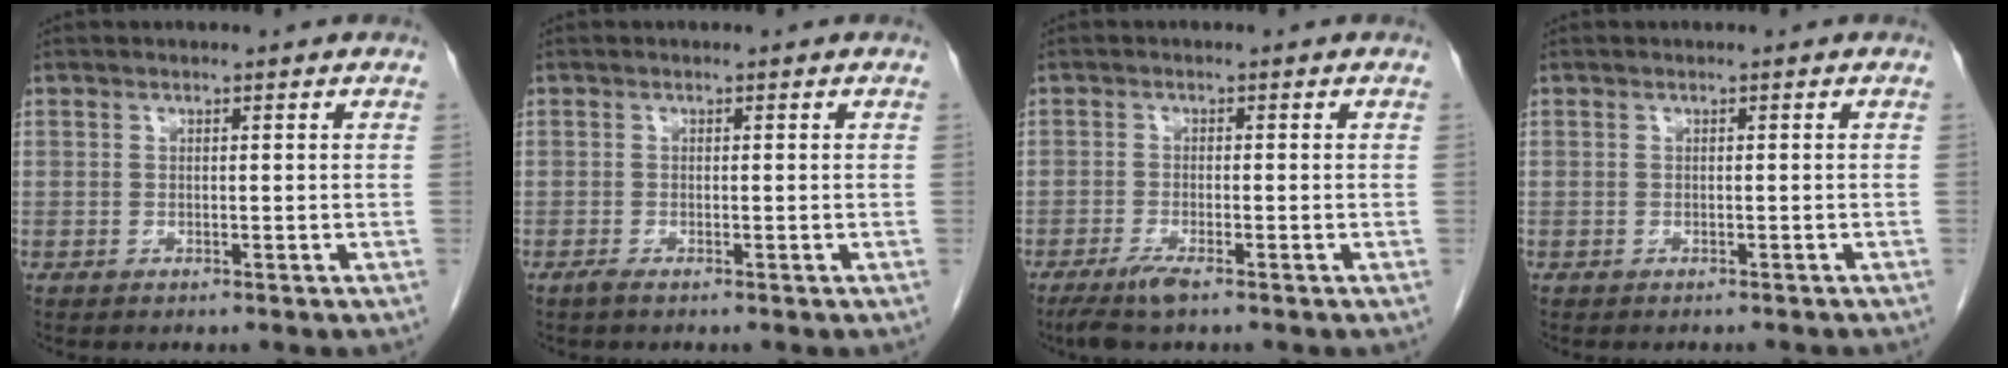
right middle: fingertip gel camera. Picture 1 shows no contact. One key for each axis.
{"total": 0.8, "fx": -0.6, "fy": 0.0, "fz": 0.6, "tx": -0.015, "ty": -0.003, "tz": -0.014}
{"total": 3.7, "fx": -2.5, "fy": 0.3, "fz": 2.6, "tx": -0.057, "ty": -0.010, "tz": -0.049}
{"total": 3.1, "fx": -2.9, "fy": 0.6, "fz": 1.0, "tx": -0.015, "ty": -0.006, "tz": -0.032}